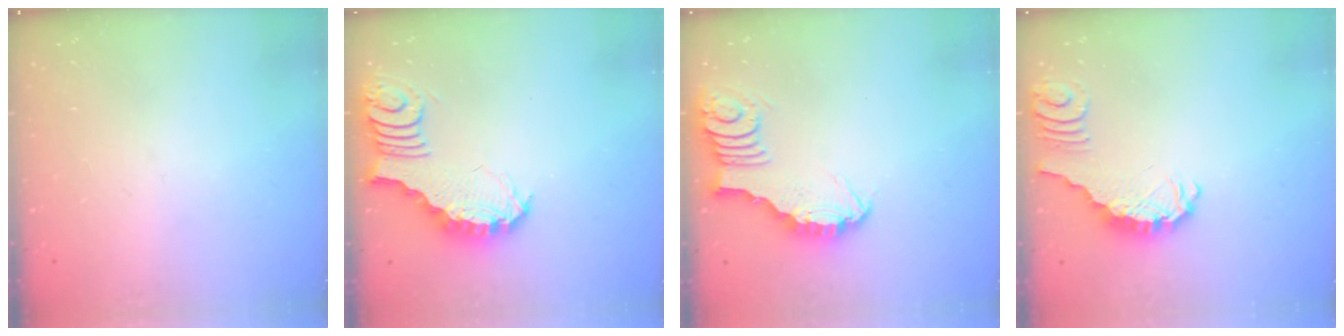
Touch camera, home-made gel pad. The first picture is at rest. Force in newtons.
{"total": 3.9, "press": 3.8, "slide": 0.6}
{"total": 3.6, "press": 3.6, "slide": 0.2}
{"total": 1.2, "press": 1.2, "slide": 0.2}